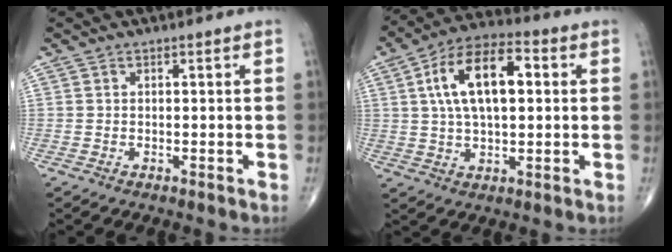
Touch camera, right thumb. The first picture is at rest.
{"total": 14.8, "force": [3.0, 7.3, 12.5], "torque": [-0.215, 0.020, 0.047]}